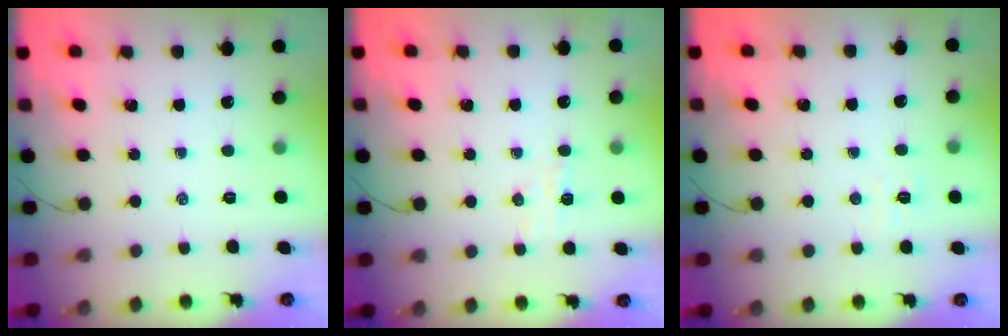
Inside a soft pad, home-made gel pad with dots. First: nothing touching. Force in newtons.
{"total": 4.3, "press": 4.2, "slide": 1.0}
{"total": 2.4, "press": 2.3, "slide": 0.8}